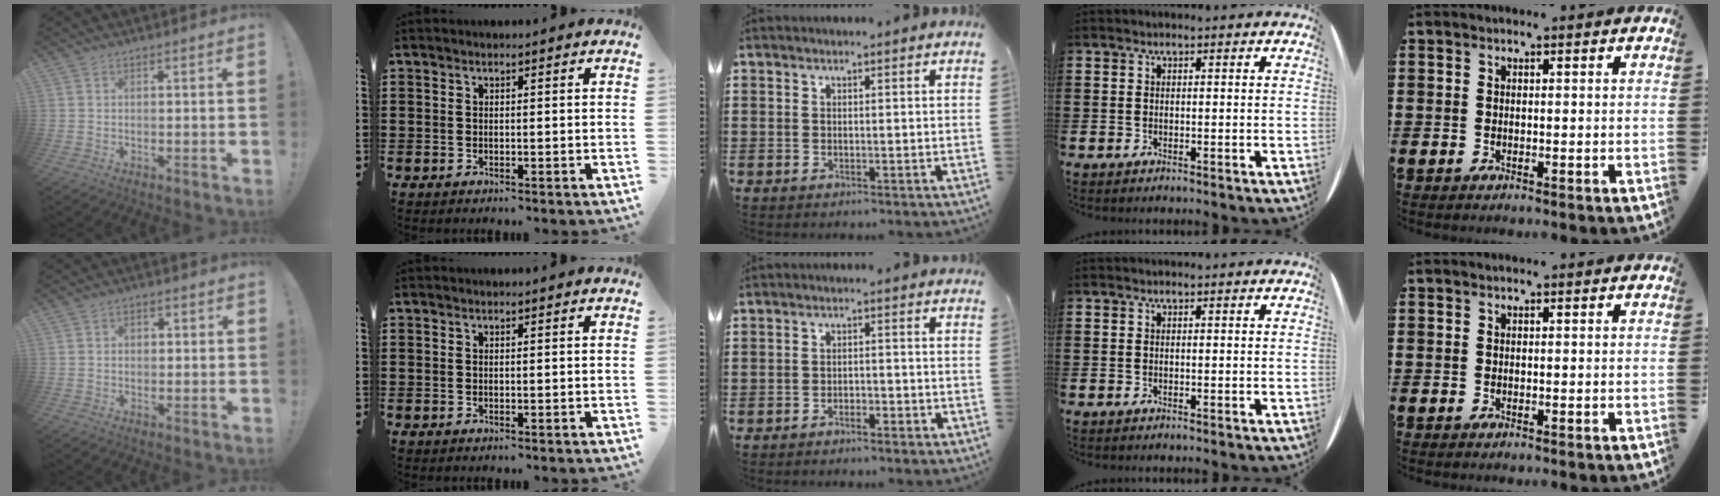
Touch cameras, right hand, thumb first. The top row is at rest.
{"thumb": {"total": 2.0, "force": [-0.5, 1.6, 1.0], "torque": [-0.014, 0.008, -0.011]}, "middle": {"total": 1.7, "force": [-1.6, 0.3, 0.6], "torque": [-0.014, 0.001, -0.032]}}